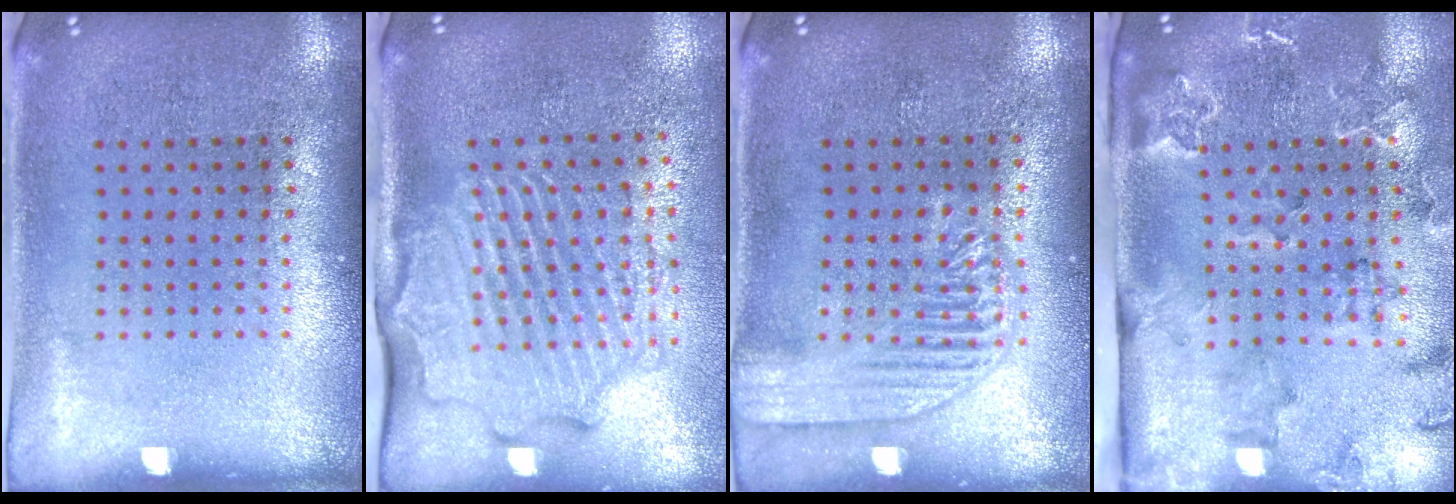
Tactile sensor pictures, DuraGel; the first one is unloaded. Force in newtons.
{"total": 2.6, "press": 2.2, "slide": 1.4}
{"total": 1.8, "press": 1.7, "slide": 0.2}
{"total": 2.3, "press": 2.3, "slide": 0.4}